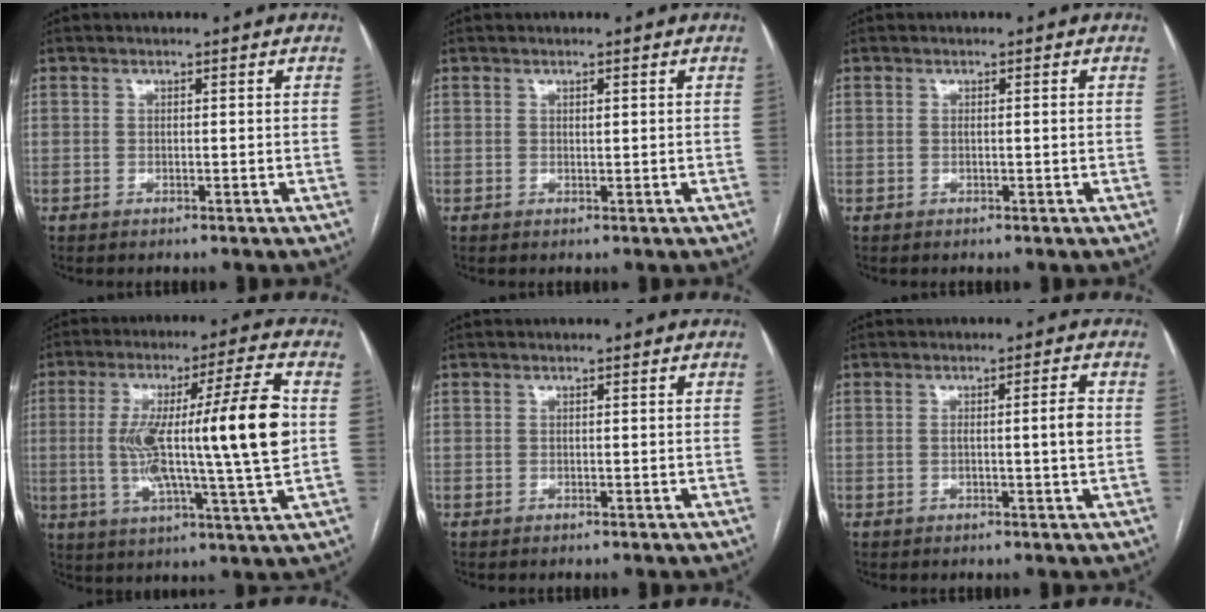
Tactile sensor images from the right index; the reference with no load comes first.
{"total": 0.5, "force": [0.2, 0.1, 0.4], "torque": [-0.010, -0.002, 0.005]}
{"total": 0.8, "force": [-0.1, 0.0, 0.8], "torque": [-0.015, 0.000, 0.001]}
{"total": 19.2, "force": [0.9, 0.1, 19.2], "torque": [-0.322, 0.009, 0.006]}
{"total": 0.0}
{"total": 3.4, "force": [-0.1, -0.2, 3.4], "torque": [-0.054, 0.002, -0.001]}